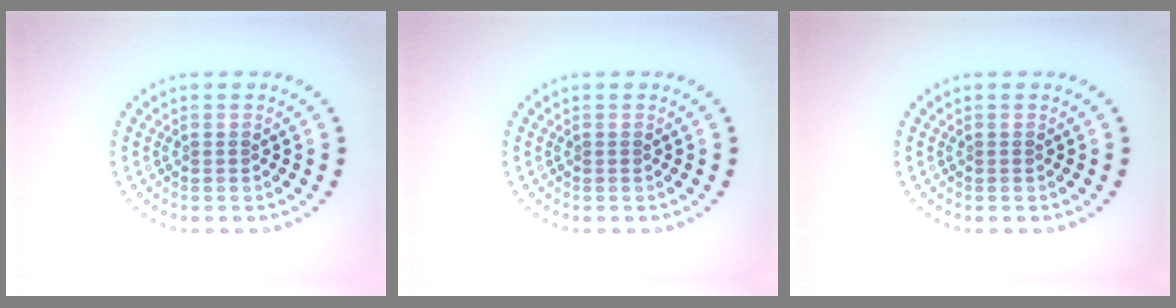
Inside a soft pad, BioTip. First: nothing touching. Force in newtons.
{"total": 0.0}
{"total": 0.0}